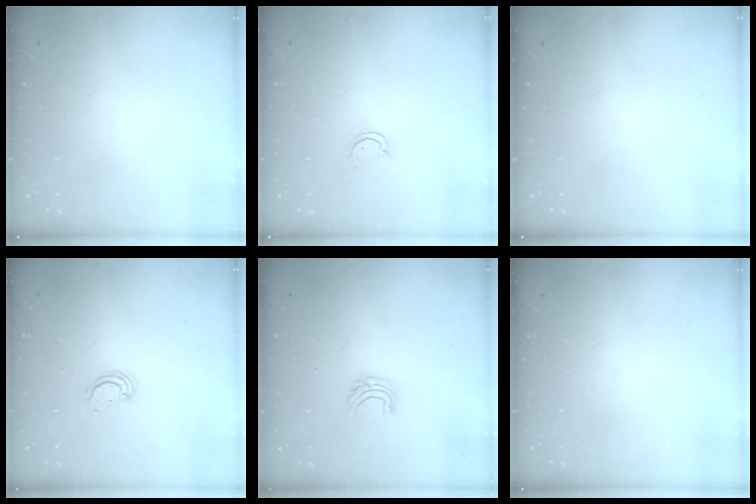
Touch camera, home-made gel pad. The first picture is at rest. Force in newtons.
{"total": 3.2, "press": 3.2, "slide": 0.2}
{"total": 0.0}
{"total": 2.6, "press": 2.6, "slide": 0.2}
{"total": 5.8, "press": 5.8, "slide": 0.6}
{"total": 0.0}